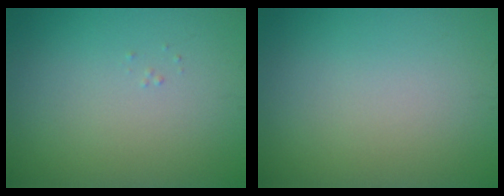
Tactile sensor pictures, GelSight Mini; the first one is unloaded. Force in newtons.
{"total": 0.0}